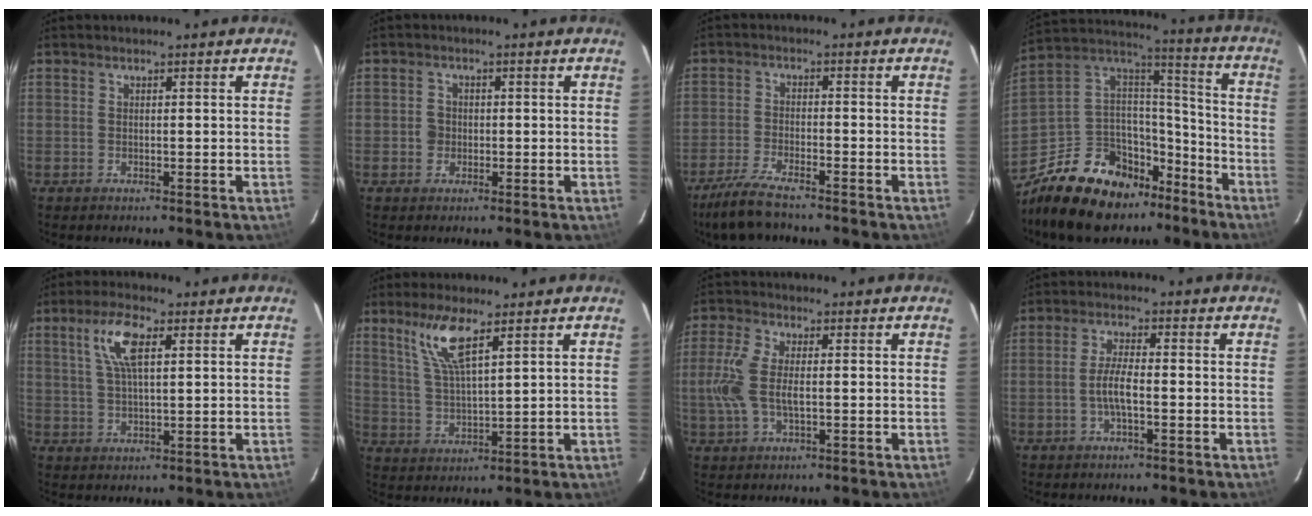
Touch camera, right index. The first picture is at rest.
{"total": 2.3, "force": [-0.4, 2.2, 0.5], "torque": [-0.009, 0.004, -0.008]}
{"total": 8.3, "force": [-6.9, 1.6, 4.2], "torque": [-0.112, -0.020, -0.130]}
{"total": 21.9, "force": [-14.8, 12.7, 10.0], "torque": [-0.224, 0.052, -0.227]}
{"total": 7.5, "force": [2.9, 2.5, 6.5], "torque": [-0.128, 0.011, 0.057]}
{"total": 8.2, "force": [4.9, 1.5, 6.4], "torque": [-0.134, -0.002, 0.105]}
{"total": 8.1, "force": [-0.3, 3.6, 7.2], "torque": [-0.163, 0.003, -0.006]}
{"total": 4.5, "force": [-1.3, 1.1, 4.1], "torque": [-0.085, 0.002, -0.024]}